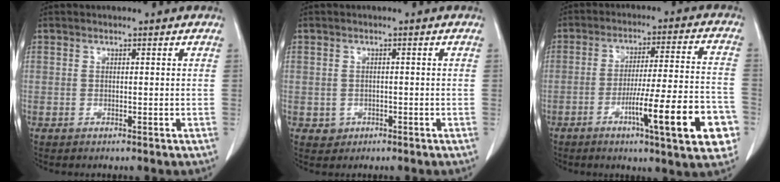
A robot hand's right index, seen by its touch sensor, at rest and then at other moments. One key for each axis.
{"total": 1.9, "fx": -0.7, "fy": 1.8, "fz": 0.1, "tx": 0.005, "ty": 0.008, "tz": -0.007}
{"total": 16.4, "fx": -6.7, "fy": 1.3, "fz": 14.9, "tx": -0.186, "ty": 0.007, "tz": -0.091}